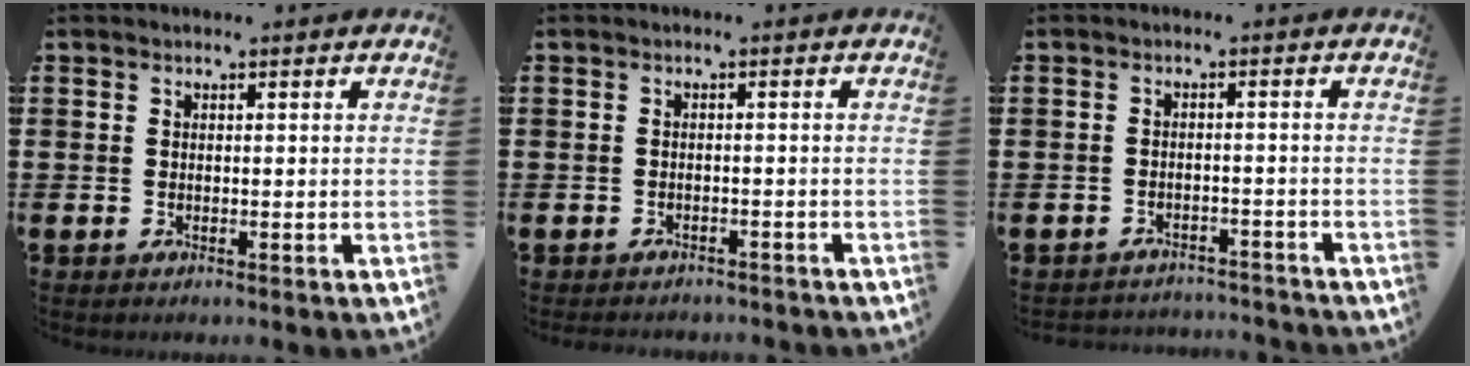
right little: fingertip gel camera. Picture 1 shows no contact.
{"total": 0.7, "force": [-0.7, 0.1, 0.0], "torque": [-0.004, 0.001, -0.015]}
{"total": 1.8, "force": [-1.7, 0.1, -0.1], "torque": [-0.005, 0.002, -0.039]}